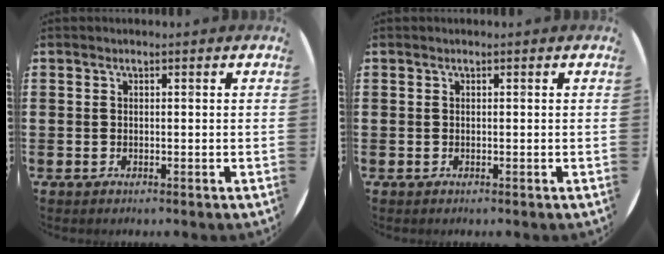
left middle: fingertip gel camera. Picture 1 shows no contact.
{"total": 0.0}